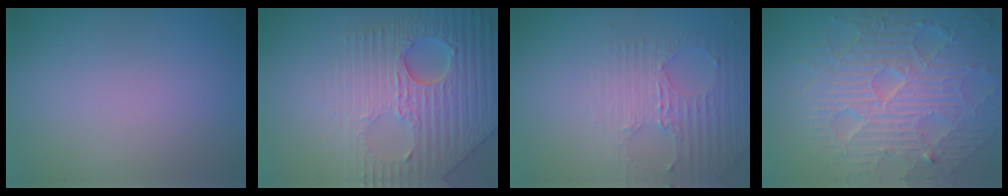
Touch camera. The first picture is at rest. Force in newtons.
{"total": 9.1, "press": 6.1, "slide": 6.7}
{"total": 2.8, "press": 2.5, "slide": 1.3}
{"total": 10.5, "press": 6.8, "slide": 8.0}